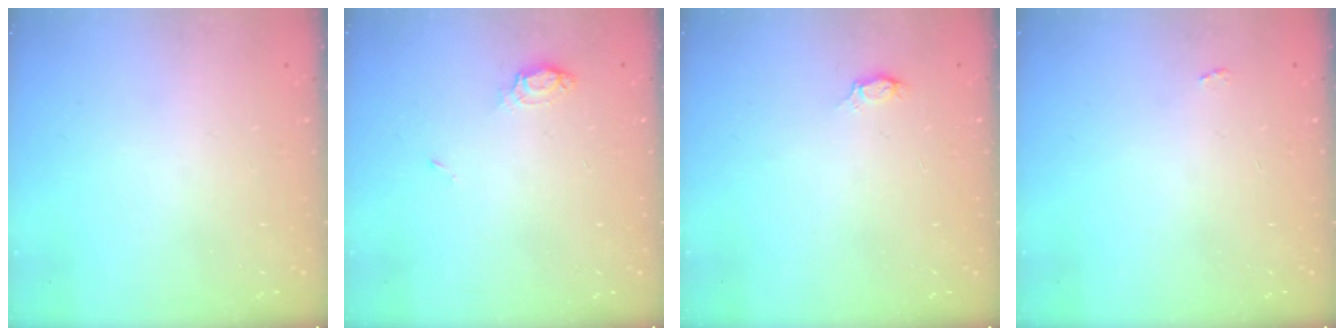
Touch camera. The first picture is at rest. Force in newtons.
{"total": 5.6, "press": 5.6, "slide": 0.6}
{"total": 2.8, "press": 2.8, "slide": 0.3}
{"total": 2.2, "press": 2.1, "slide": 0.3}